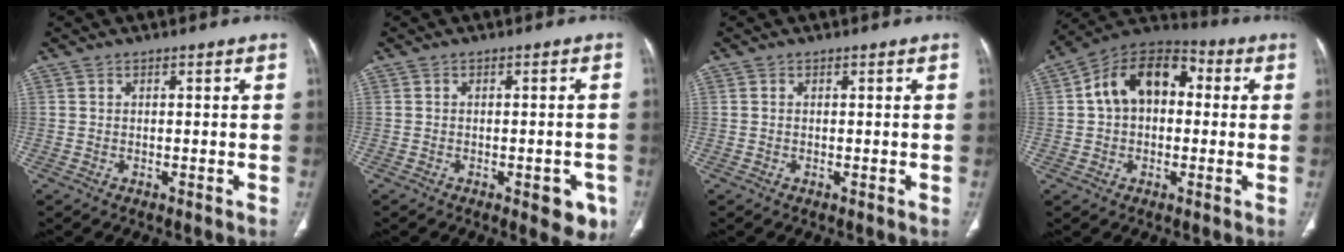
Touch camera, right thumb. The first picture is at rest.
{"total": 5.5, "force": [-2.5, 2.4, 4.2], "torque": [-0.027, 0.002, -0.026]}
{"total": 0.0}
{"total": 14.0, "force": [2.1, 9.5, 10.1], "torque": [-0.140, 0.037, 0.020]}